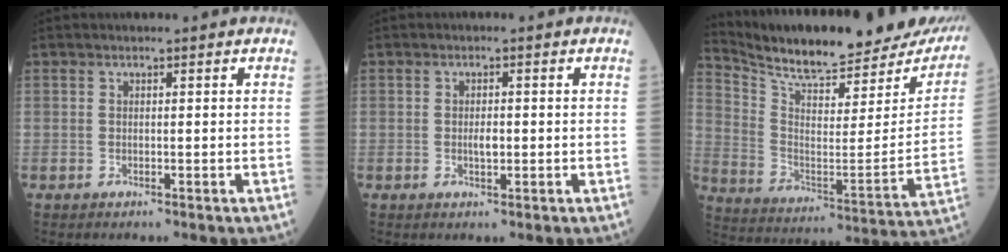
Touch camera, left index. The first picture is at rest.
{"total": 1.6, "force": [-0.4, 0.6, 1.4], "torque": [-0.026, -0.003, -0.007]}
{"total": 26.4, "force": [24.0, 4.7, 9.8], "torque": [-0.166, -0.076, 0.335]}